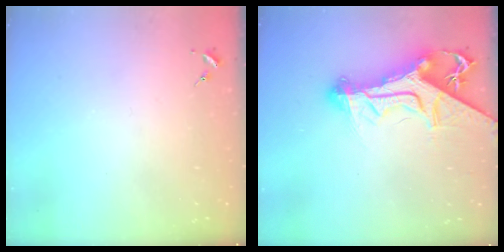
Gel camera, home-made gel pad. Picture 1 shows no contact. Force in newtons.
{"total": 16.3, "press": 16.2, "slide": 1.5}